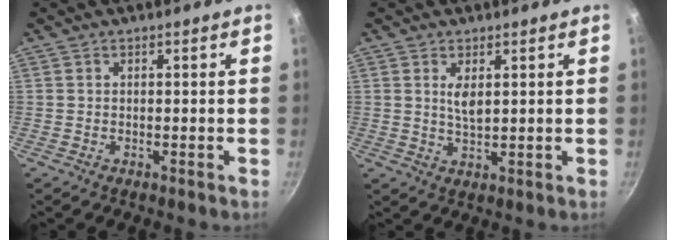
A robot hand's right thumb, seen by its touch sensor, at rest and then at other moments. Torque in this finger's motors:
{"motor_torque": [0.33, 0.28, 0.43, 0.42, 0.04]}